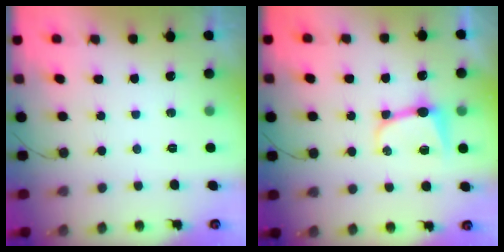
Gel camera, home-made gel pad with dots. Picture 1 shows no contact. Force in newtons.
{"total": 7.9, "press": 7.9, "slide": 0.7}